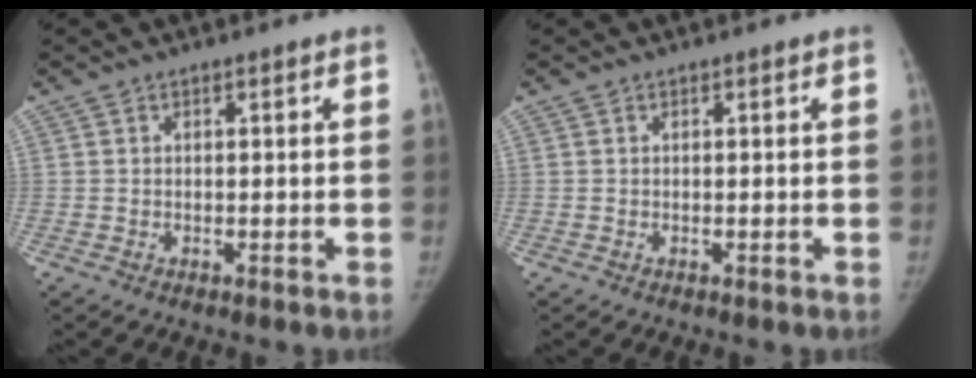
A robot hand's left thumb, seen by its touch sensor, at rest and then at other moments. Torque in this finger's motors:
{"motor_torque": [0.06, -0.06, 0.00, 0.00, 0.00]}